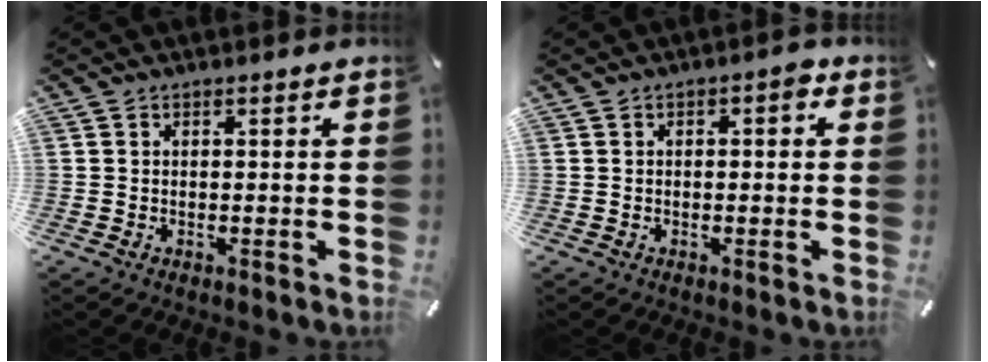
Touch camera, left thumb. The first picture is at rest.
{"total": 2.4, "force": [-0.1, 1.2, 2.1], "torque": [-0.025, 0.005, -0.008]}